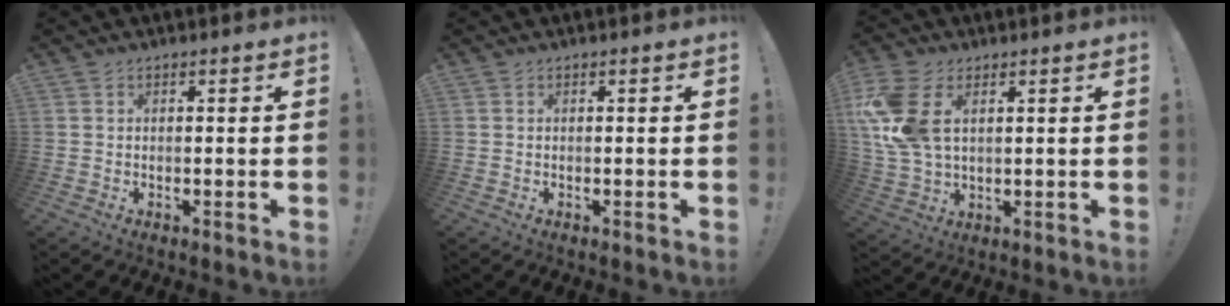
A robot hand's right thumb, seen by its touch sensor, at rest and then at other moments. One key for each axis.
{"total": 0.0}
{"total": 13.9, "fx": 4.2, "fy": 8.6, "fz": 10.1, "tx": -0.208, "ty": -0.011, "tz": 0.080}